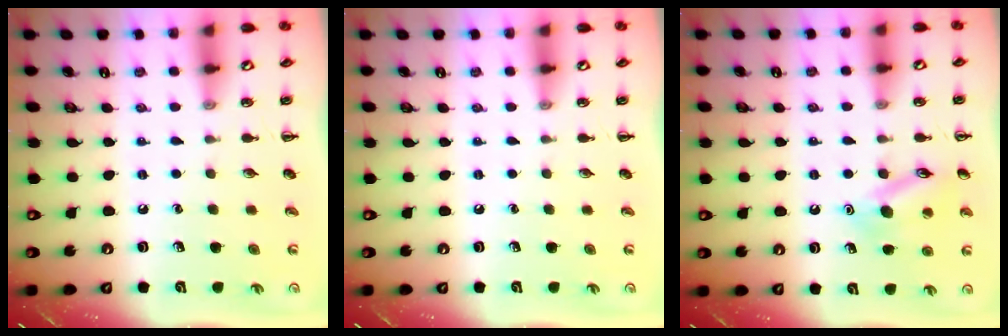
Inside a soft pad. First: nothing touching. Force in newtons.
{"total": 0.0}
{"total": 12.5, "press": 12.5, "slide": 1.1}